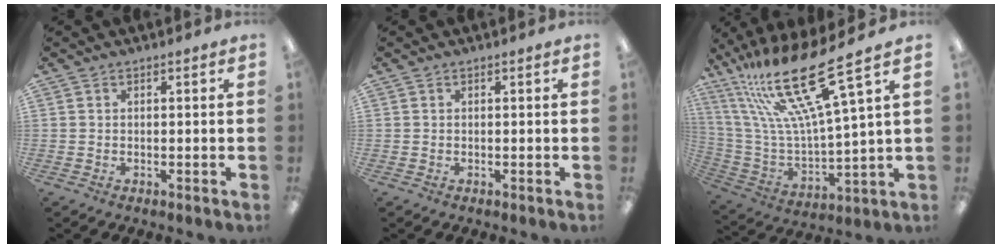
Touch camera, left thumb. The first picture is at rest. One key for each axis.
{"total": 0.0}
{"total": 23.9, "fx": 15.7, "fy": 4.4, "fz": 17.5, "tx": -0.360, "ty": -0.104, "tz": 0.255}